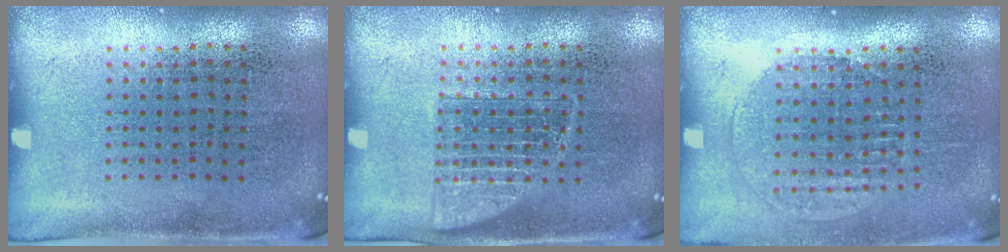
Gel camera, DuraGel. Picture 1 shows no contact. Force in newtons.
{"total": 2.0, "press": 2.0, "slide": 0.4}
{"total": 1.3, "press": 1.2, "slide": 0.6}